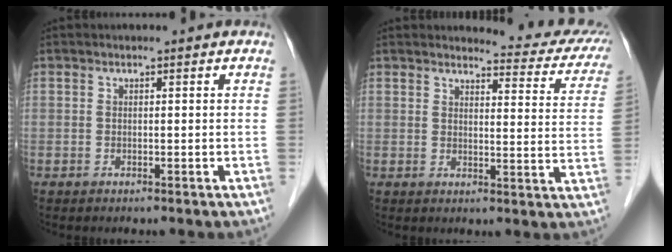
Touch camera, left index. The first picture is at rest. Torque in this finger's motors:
{"motor_torque": [1.04, -1.09, 0.24, 0.01]}